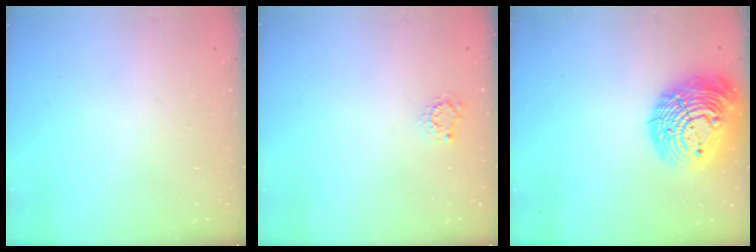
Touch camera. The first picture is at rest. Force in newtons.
{"total": 2.5, "press": 2.5, "slide": 0.4}
{"total": 21.6, "press": 21.5, "slide": 2.6}